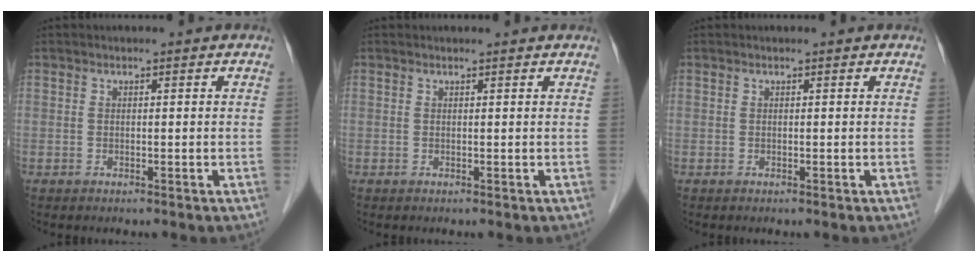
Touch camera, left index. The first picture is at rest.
{"total": 1.4, "force": [1.4, 0.2, 0.3], "torque": [-0.010, 0.013, 0.014]}
{"total": 0.0}